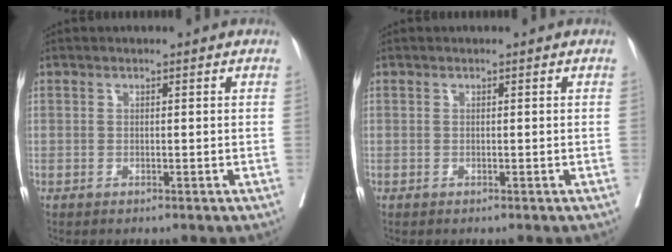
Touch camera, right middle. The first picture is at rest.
{"total": 0.0}